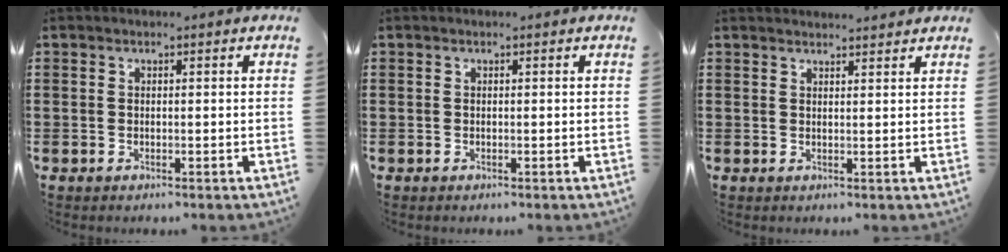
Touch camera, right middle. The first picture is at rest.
{"total": 0.0}
{"total": 1.7, "force": [1.7, -0.2, -0.1], "torque": [-0.002, 0.000, 0.034]}